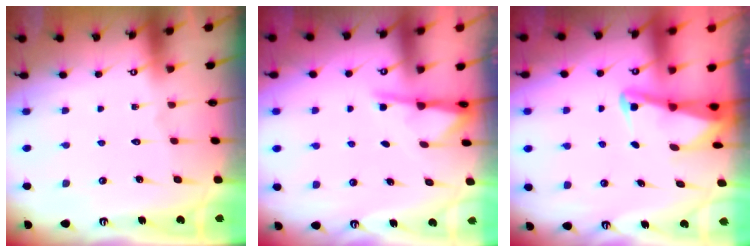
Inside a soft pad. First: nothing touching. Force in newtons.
{"total": 2.6, "press": 2.6, "slide": 0.4}
{"total": 2.3, "press": 2.3, "slide": 0.3}